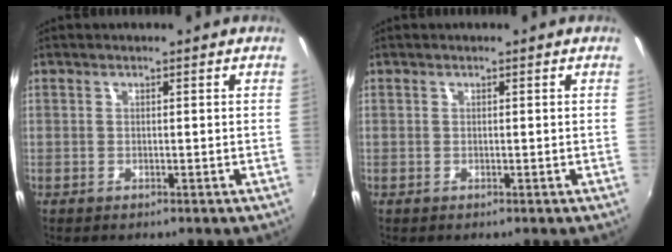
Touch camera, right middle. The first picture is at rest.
{"total": 0.0}